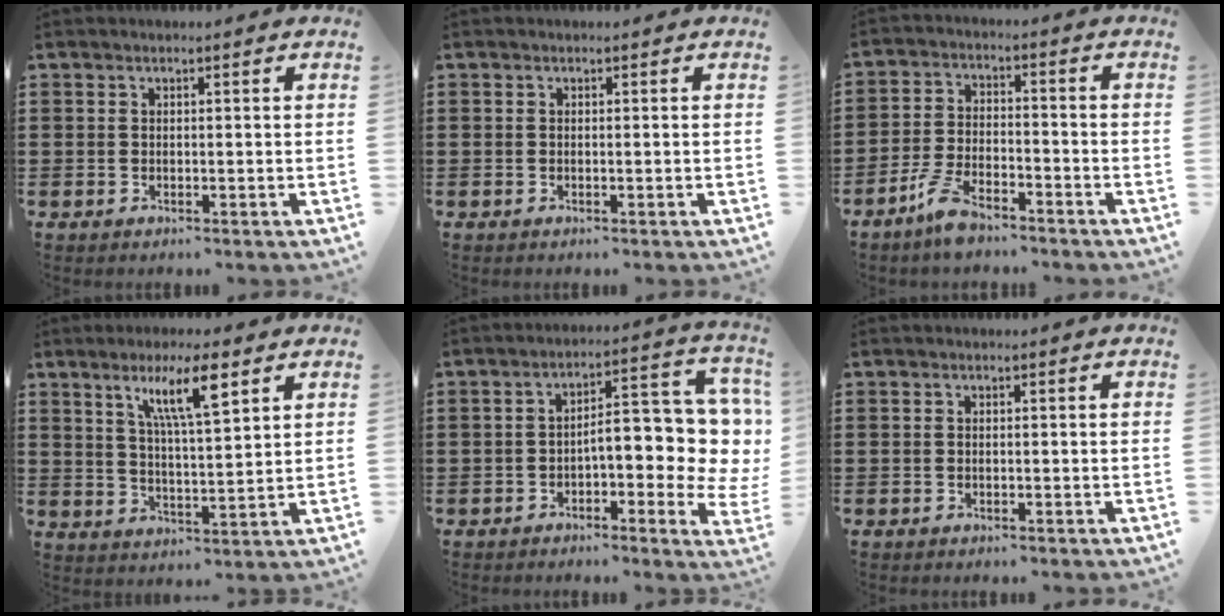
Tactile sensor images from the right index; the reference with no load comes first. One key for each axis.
{"total": 0.0}
{"total": 5.8, "fx": -4.5, "fy": 1.7, "fz": 3.2, "tx": -0.078, "ty": 0.002, "tz": -0.089}
{"total": 8.4, "fx": 4.6, "fy": 1.4, "fz": 6.9, "tx": -0.133, "ty": 0.001, "tz": 0.074}
{"total": 7.5, "fx": 0.3, "fy": 3.7, "fz": 6.5, "tx": -0.086, "ty": -0.025, "tz": -0.007}
{"total": 0.0}